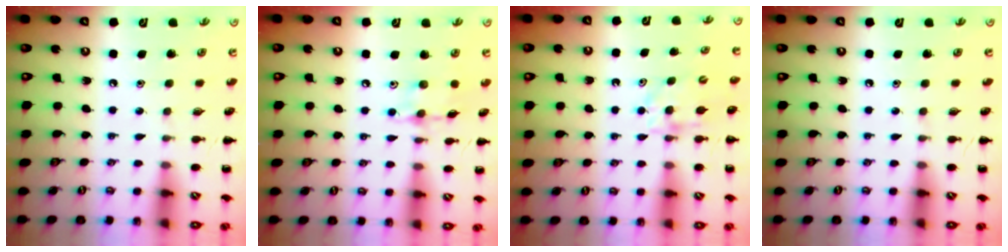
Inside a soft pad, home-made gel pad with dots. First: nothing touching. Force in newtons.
{"total": 7.9, "press": 7.9, "slide": 0.7}
{"total": 4.5, "press": 4.3, "slide": 1.3}
{"total": 0.0}